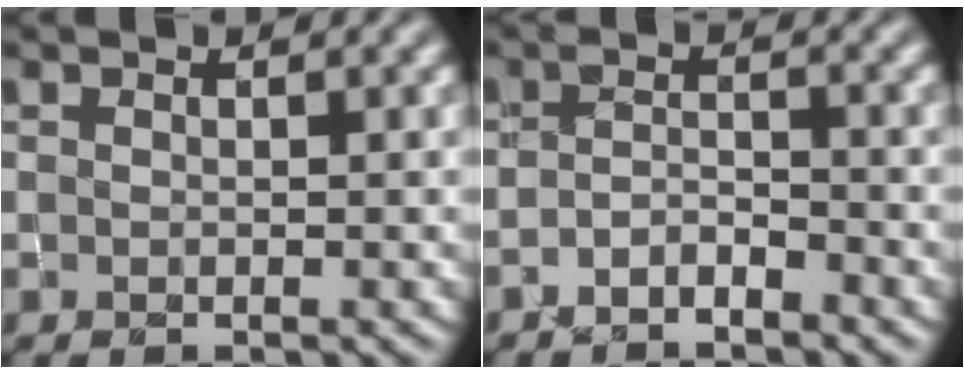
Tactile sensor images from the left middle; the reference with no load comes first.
{"total": 1.7, "force": [-1.5, 0.3, 0.7], "torque": [-0.014, 0.002, -0.032]}